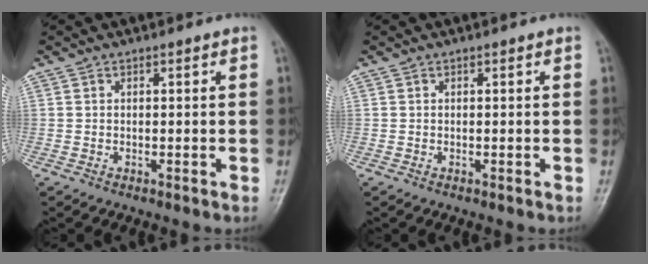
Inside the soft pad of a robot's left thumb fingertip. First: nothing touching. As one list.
[{"total": 0.0}]